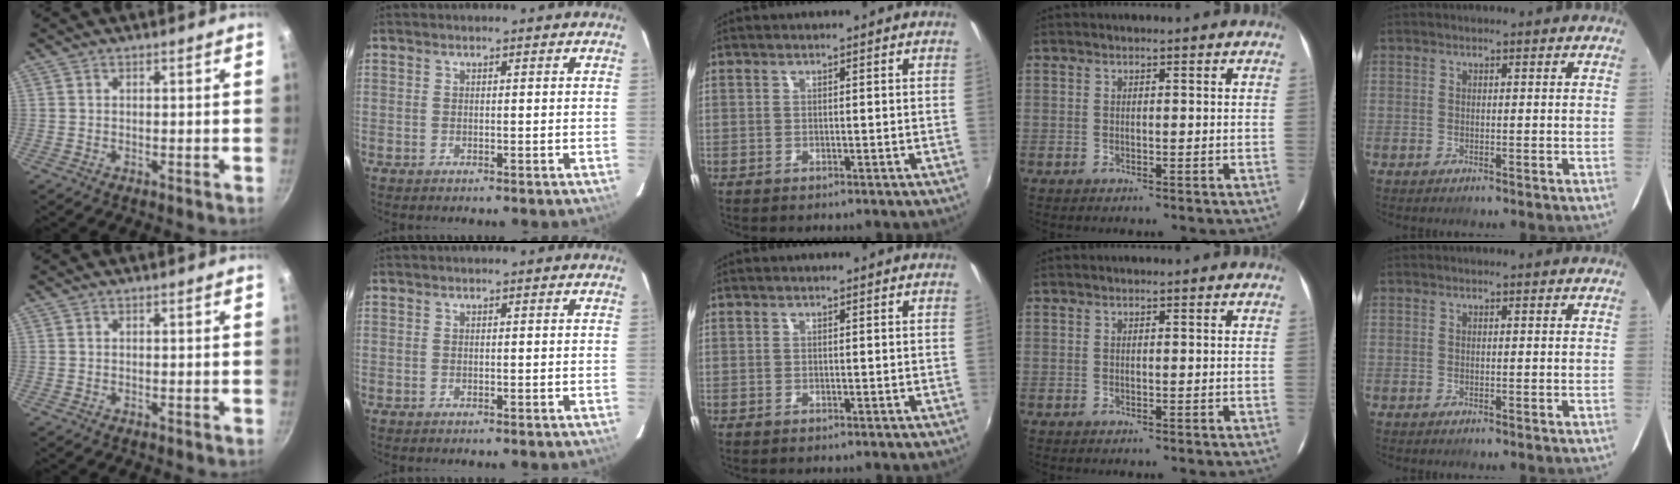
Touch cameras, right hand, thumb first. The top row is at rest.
{}